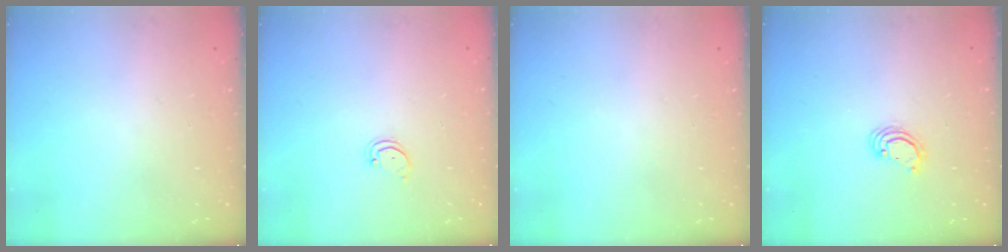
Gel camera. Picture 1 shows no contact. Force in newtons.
{"total": 1.5, "press": 1.5, "slide": 0.1}
{"total": 0.0}
{"total": 3.0, "press": 3.0, "slide": 0.3}